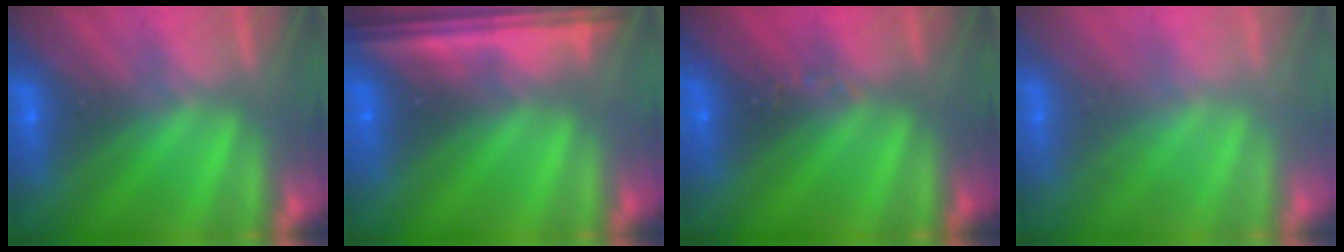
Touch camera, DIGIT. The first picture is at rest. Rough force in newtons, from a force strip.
{"total": 8.3}
{"total": 2.4}
{"total": 2.3}